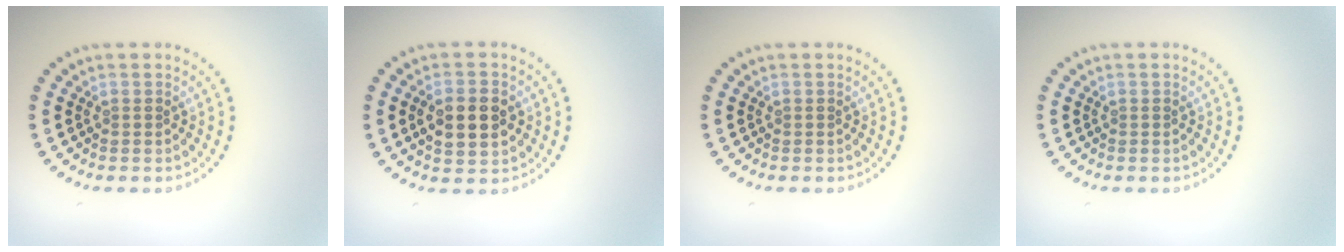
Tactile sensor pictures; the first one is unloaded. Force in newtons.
{"total": 4.5, "press": 4.5, "slide": 0.4}
{"total": 0.0}
{"total": 0.0}